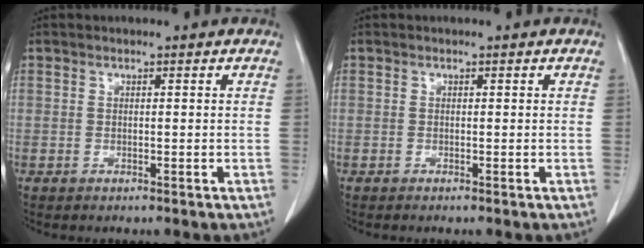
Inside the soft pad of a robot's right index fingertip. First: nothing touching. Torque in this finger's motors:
{"motor_torque": [0.02, -0.06, -0.04, 0.01]}